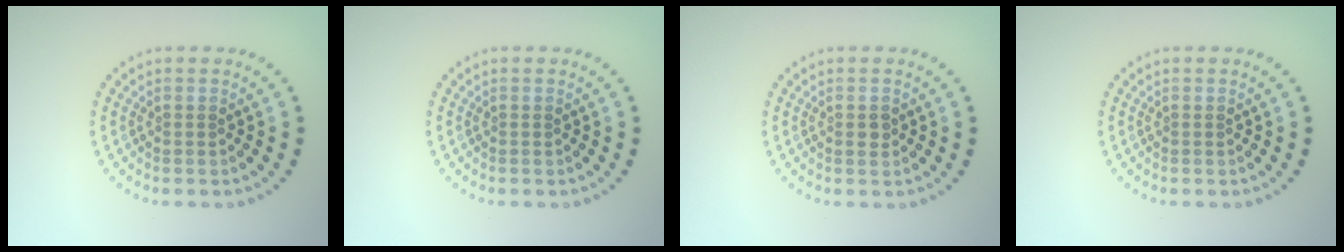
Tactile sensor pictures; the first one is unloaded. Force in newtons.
{"total": 0.0}
{"total": 1.0, "press": 1.0, "slide": 0.2}
{"total": 0.0}